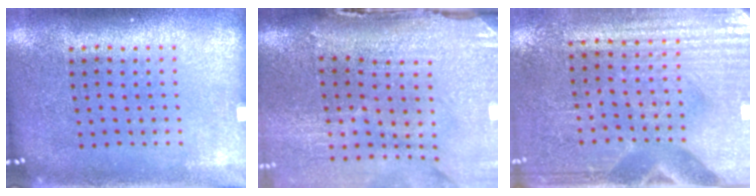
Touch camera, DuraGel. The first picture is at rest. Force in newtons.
{"total": 4.4, "press": 3.7, "slide": 2.4}
{"total": 3.4, "press": 3.1, "slide": 1.4}